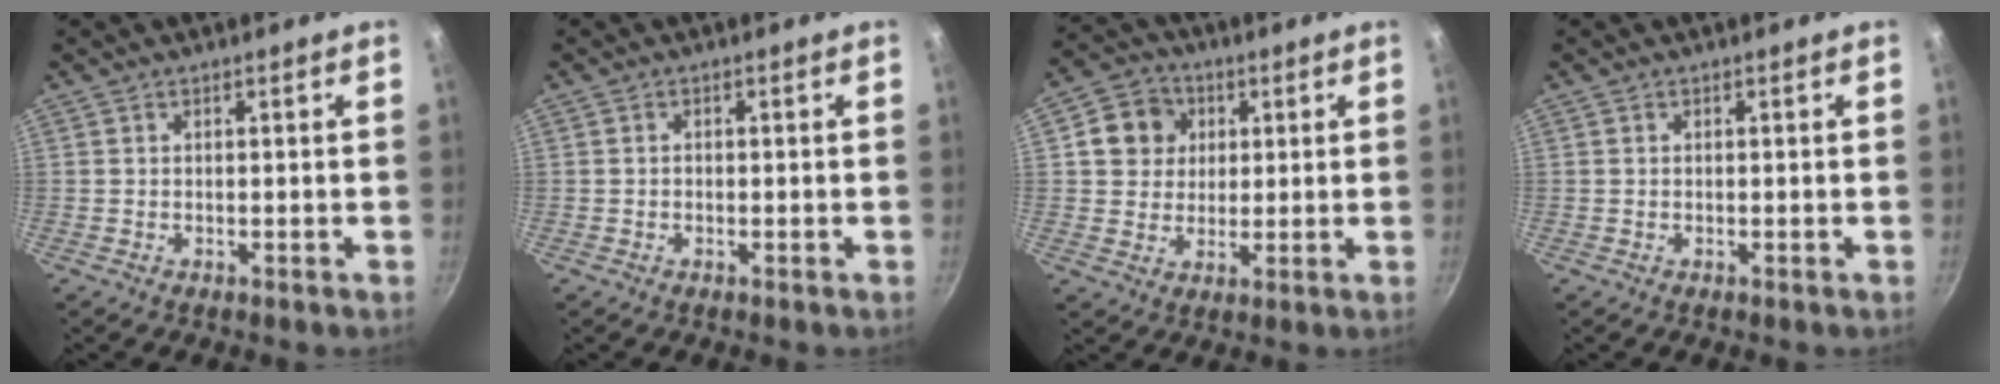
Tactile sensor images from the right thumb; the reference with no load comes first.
{"total": 0.8, "force": [-0.1, 0.6, 0.6], "torque": [-0.011, 0.004, -0.003]}
{"total": 8.9, "force": [2.5, 7.9, 3.2], "torque": [-0.023, 0.011, 0.035]}
{"total": 0.0}